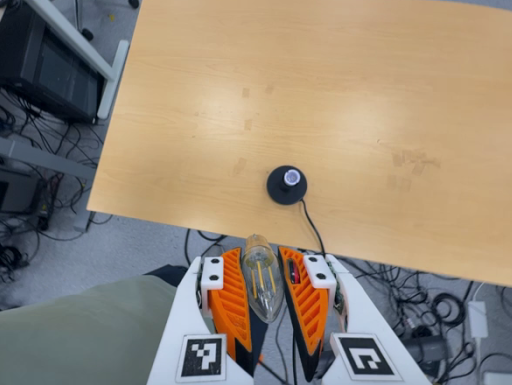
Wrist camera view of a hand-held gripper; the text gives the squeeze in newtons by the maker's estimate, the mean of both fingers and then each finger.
{"total": 19.9, "left": 21.0, "right": 18.7}